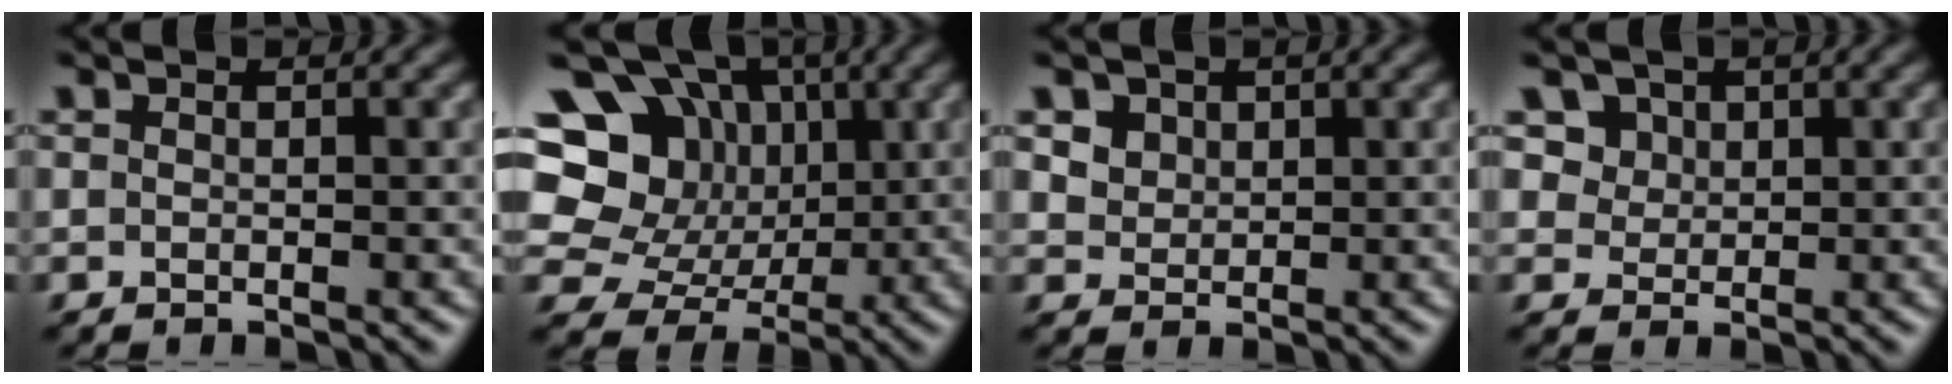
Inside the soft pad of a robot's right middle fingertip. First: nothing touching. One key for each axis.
{"total": 15.7, "fx": 5.0, "fy": 13.2, "fz": 6.9, "tx": -0.155, "ty": 0.038, "tz": 0.087}
{"total": 3.4, "fx": 2.0, "fy": 2.4, "fz": 1.4, "tx": -0.051, "ty": -0.001, "tz": 0.046}
{"total": 5.3, "fx": 2.9, "fy": 3.9, "fz": 2.1, "tx": -0.051, "ty": -0.003, "tz": 0.050}